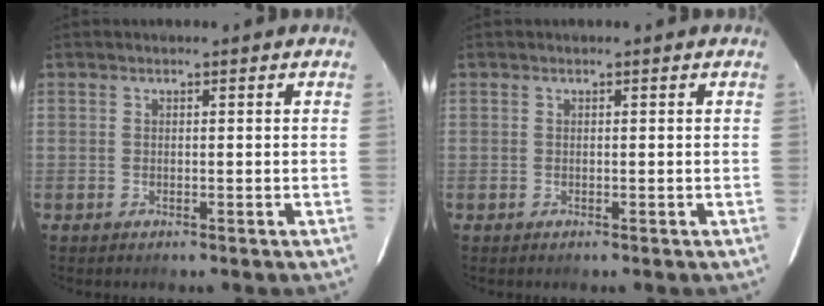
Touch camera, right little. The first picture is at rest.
{"total": 0.0}